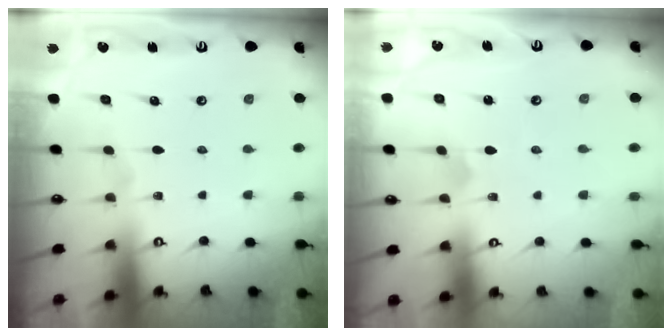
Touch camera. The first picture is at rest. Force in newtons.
{"total": 1.5, "press": 1.5, "slide": 0.1}